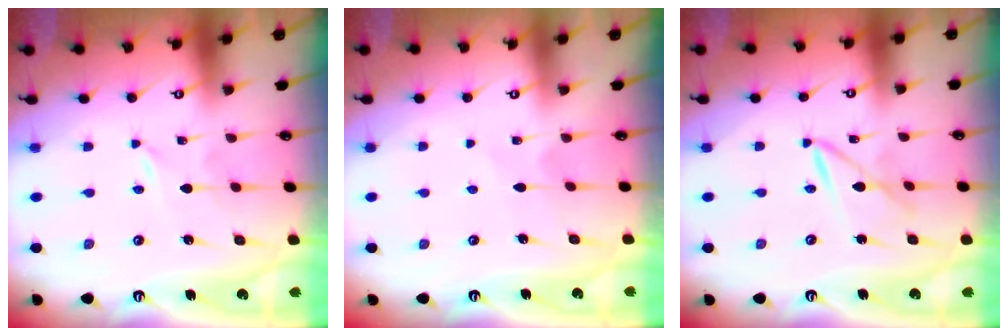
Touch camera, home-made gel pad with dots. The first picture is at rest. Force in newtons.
{"total": 3.4, "press": 3.4, "slide": 0.5}
{"total": 5.1, "press": 5.1, "slide": 0.2}